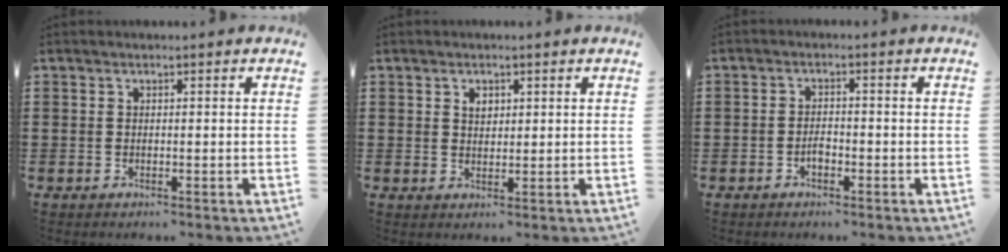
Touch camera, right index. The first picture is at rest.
{"total": 1.8, "force": [0.8, 1.1, 1.0], "torque": [-0.024, 0.004, 0.015]}
{"total": 1.9, "force": [-1.0, 0.9, 1.4], "torque": [-0.028, 0.003, -0.020]}